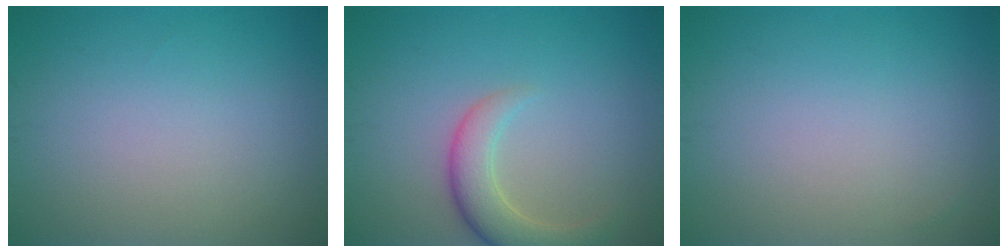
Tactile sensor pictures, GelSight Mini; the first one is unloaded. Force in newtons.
{"total": 4.1, "press": 4.1, "slide": 0.3}
{"total": 0.0}